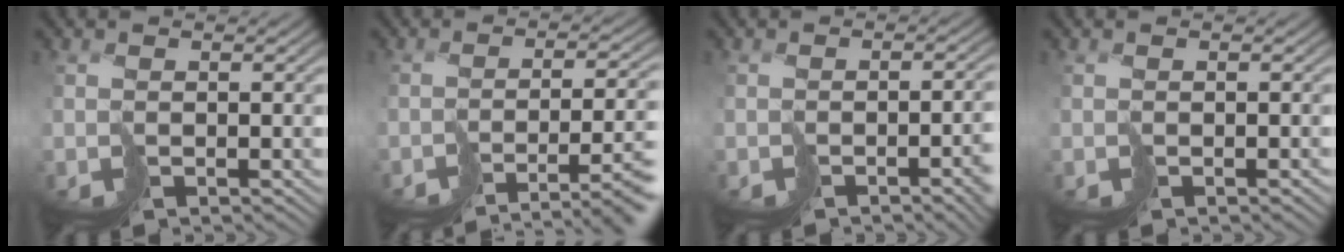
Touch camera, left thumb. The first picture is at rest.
{"total": 8.8, "force": [-5.9, 1.6, 6.4], "torque": [-0.083, -0.015, -0.072]}
{"total": 4.5, "force": [-2.6, 1.3, 3.5], "torque": [-0.042, -0.011, -0.032]}
{"total": 0.6, "force": [-0.5, 0.2, 0.2], "torque": [0.002, -0.002, -0.009]}